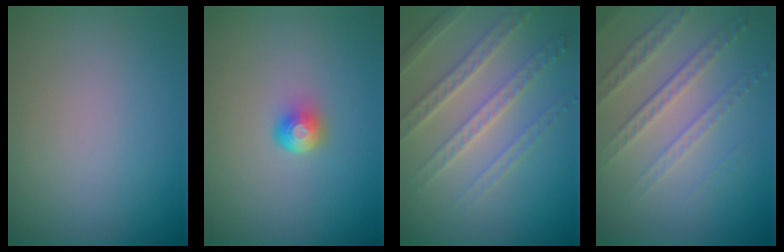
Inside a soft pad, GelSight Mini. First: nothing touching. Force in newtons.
{"total": 2.1, "press": 1.4, "slide": 1.6}
{"total": 4.1, "press": 4.0, "slide": 0.9}
{"total": 3.6, "press": 3.2, "slide": 1.6}